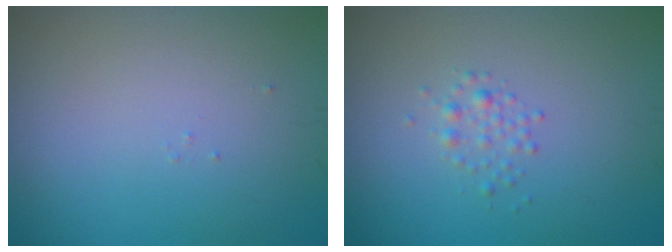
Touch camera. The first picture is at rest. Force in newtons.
{"total": 1.2, "press": 1.2, "slide": 0.1}